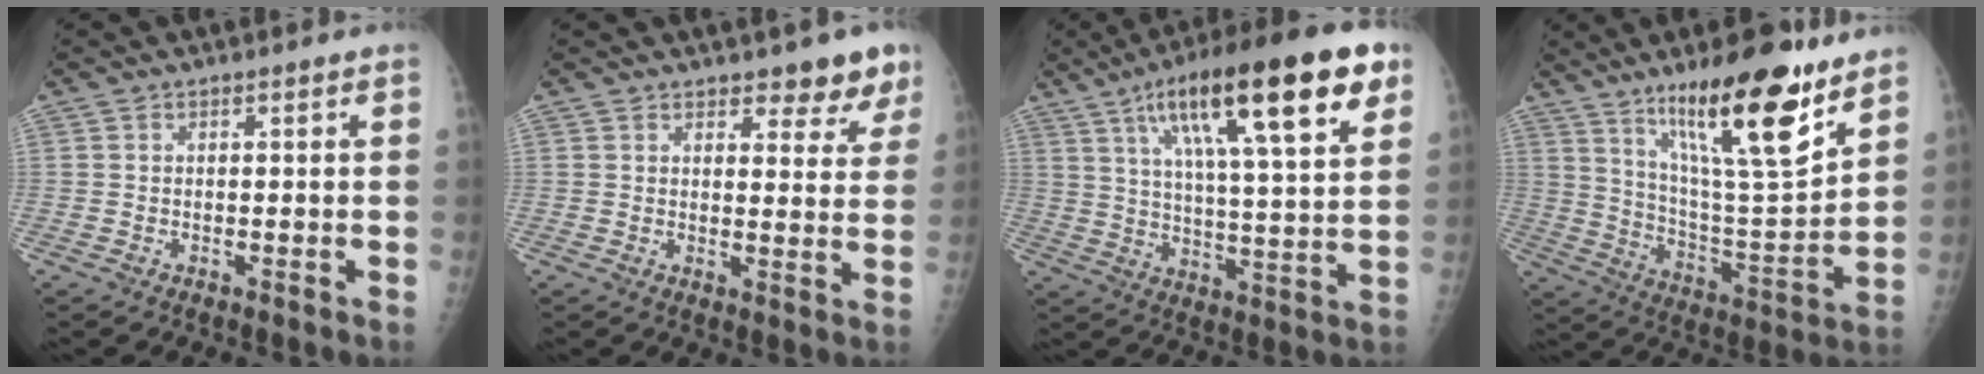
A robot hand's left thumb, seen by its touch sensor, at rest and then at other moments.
{"total": 6.7, "force": [5.2, 2.8, 3.0], "torque": [0.000, -0.031, 0.057]}
{"total": 24.9, "force": [12.4, 5.9, 20.8], "torque": [-0.311, -0.011, 0.195]}
{"total": 21.5, "force": [13.7, 4.7, 15.9], "torque": [-0.231, -0.074, 0.233]}